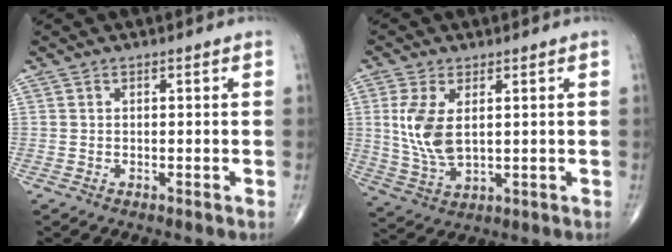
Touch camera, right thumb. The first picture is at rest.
{"total": 9.0, "force": [1.7, 4.7, 7.5], "torque": [-0.161, -0.012, 0.044]}